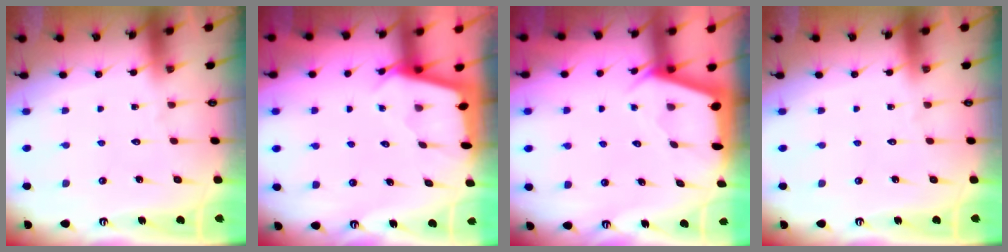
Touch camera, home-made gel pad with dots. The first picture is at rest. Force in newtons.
{"total": 2.4, "press": 2.4, "slide": 0.3}
{"total": 2.4, "press": 2.4, "slide": 0.3}
{"total": 0.0}